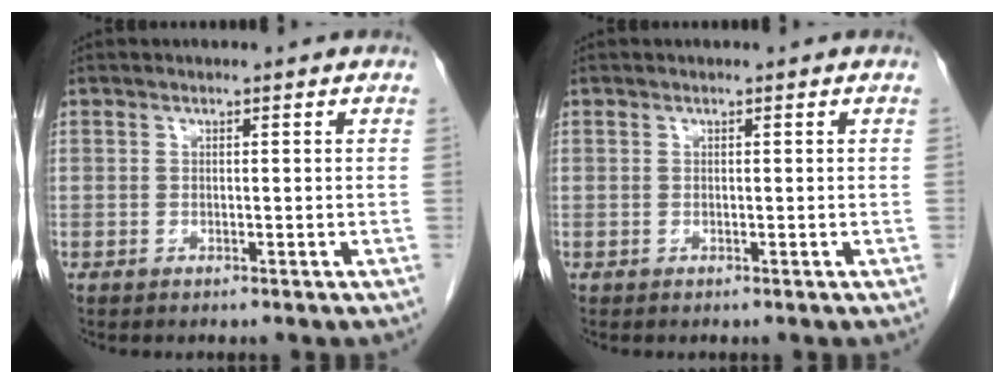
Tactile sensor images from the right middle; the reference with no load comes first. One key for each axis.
{"total": 0.0}